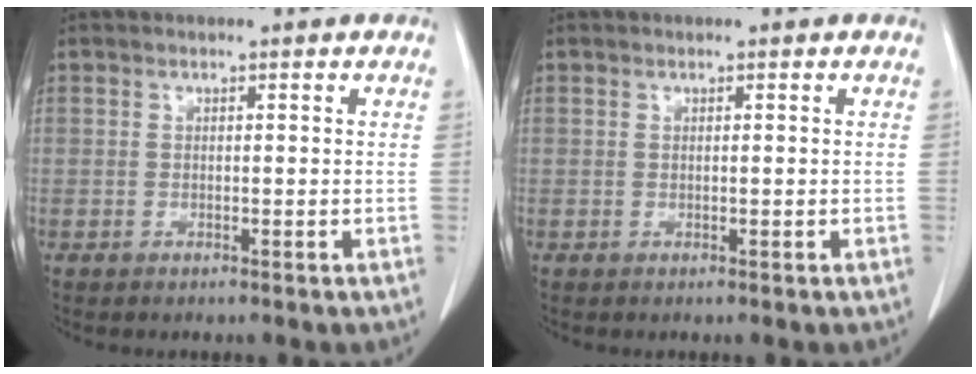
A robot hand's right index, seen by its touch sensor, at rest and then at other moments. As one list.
[{"total": 0.0}]